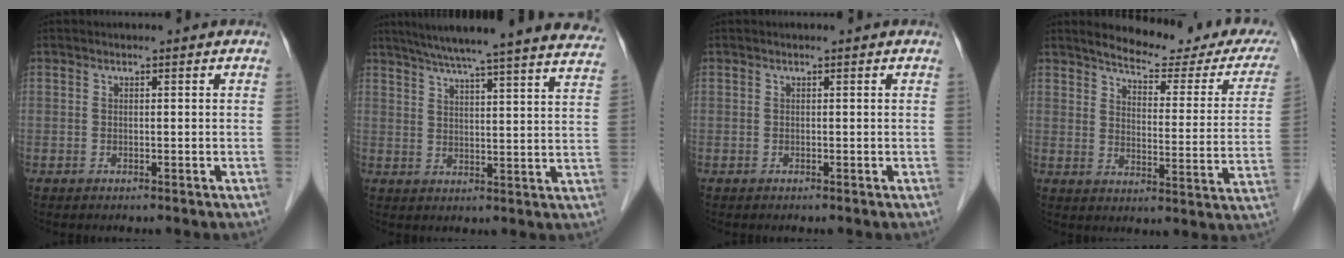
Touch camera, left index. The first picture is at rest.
{"total": 29.0, "force": [26.1, 0.7, 12.7], "torque": [-0.201, -0.041, 0.318]}
{"total": 0.0}
{"total": 18.9, "force": [16.7, 3.2, 8.3], "torque": [-0.095, -0.043, 0.194]}